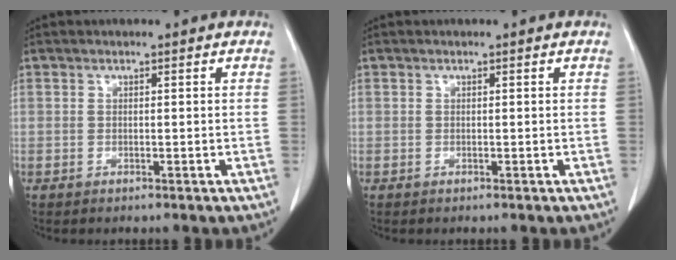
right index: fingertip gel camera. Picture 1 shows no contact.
{"total": 0.0}